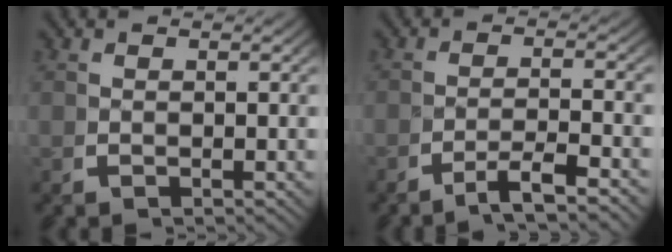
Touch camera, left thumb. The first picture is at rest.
{"total": 3.1, "force": [-1.9, 0.5, 2.3], "torque": [-0.043, 0.000, -0.036]}